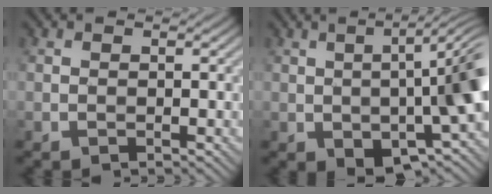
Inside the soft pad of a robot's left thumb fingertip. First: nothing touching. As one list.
[{"total": 12.6, "force": [-2.4, 4.9, 11.3], "torque": [-0.148, -0.006, -0.032]}]